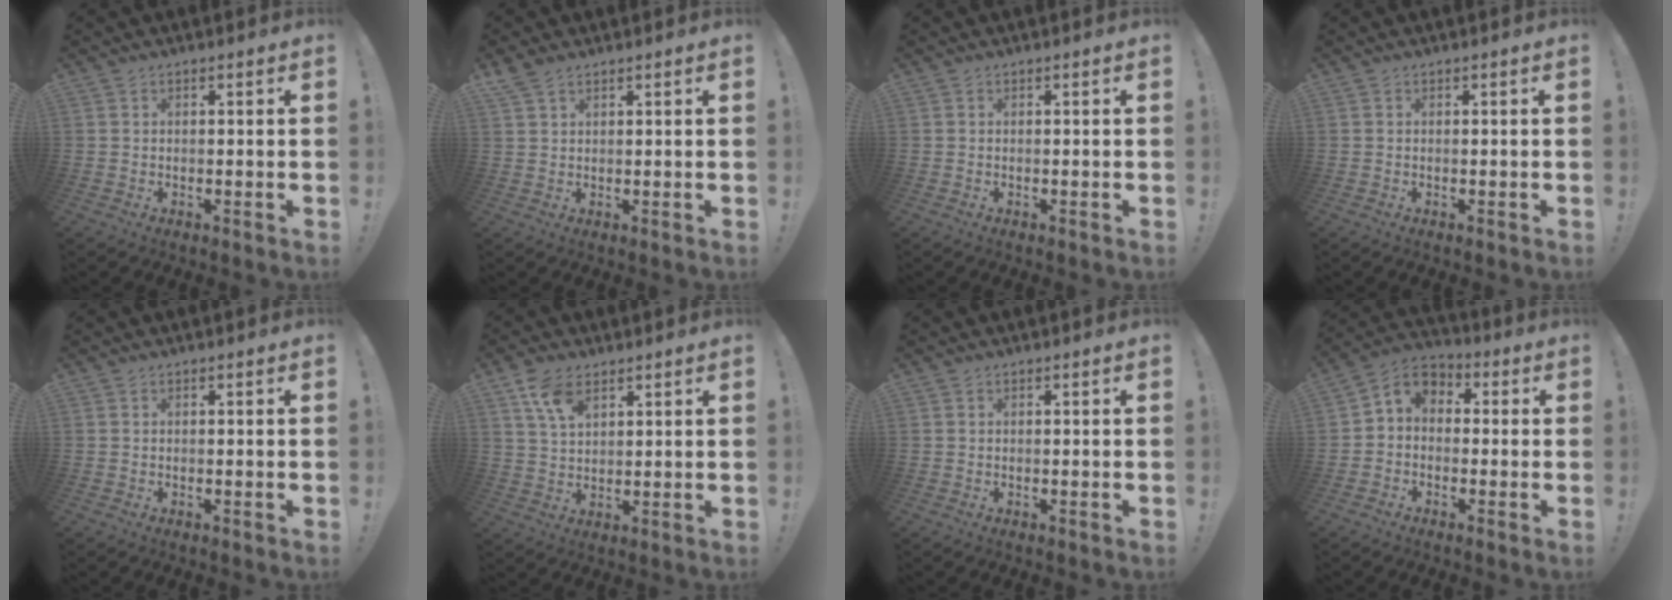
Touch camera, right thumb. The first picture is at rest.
{"total": 3.5, "force": [2.8, 1.5, 1.4], "torque": [-0.024, -0.014, 0.053]}
{"total": 0.0}
{"total": 0.0}
{"total": 0.0}
{"total": 7.8, "force": [4.8, 4.1, 4.7], "torque": [-0.078, -0.018, 0.089]}
{"total": 0.0}
{"total": 5.8, "force": [-1.5, 4.8, 2.9], "torque": [-0.052, 0.016, -0.024]}